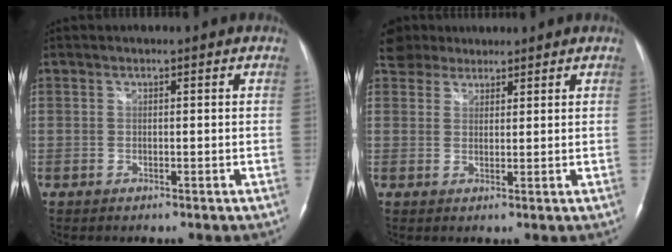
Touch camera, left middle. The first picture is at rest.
{"total": 4.2, "force": [3.6, 2.2, 0.1], "torque": [-0.008, 0.021, 0.064]}